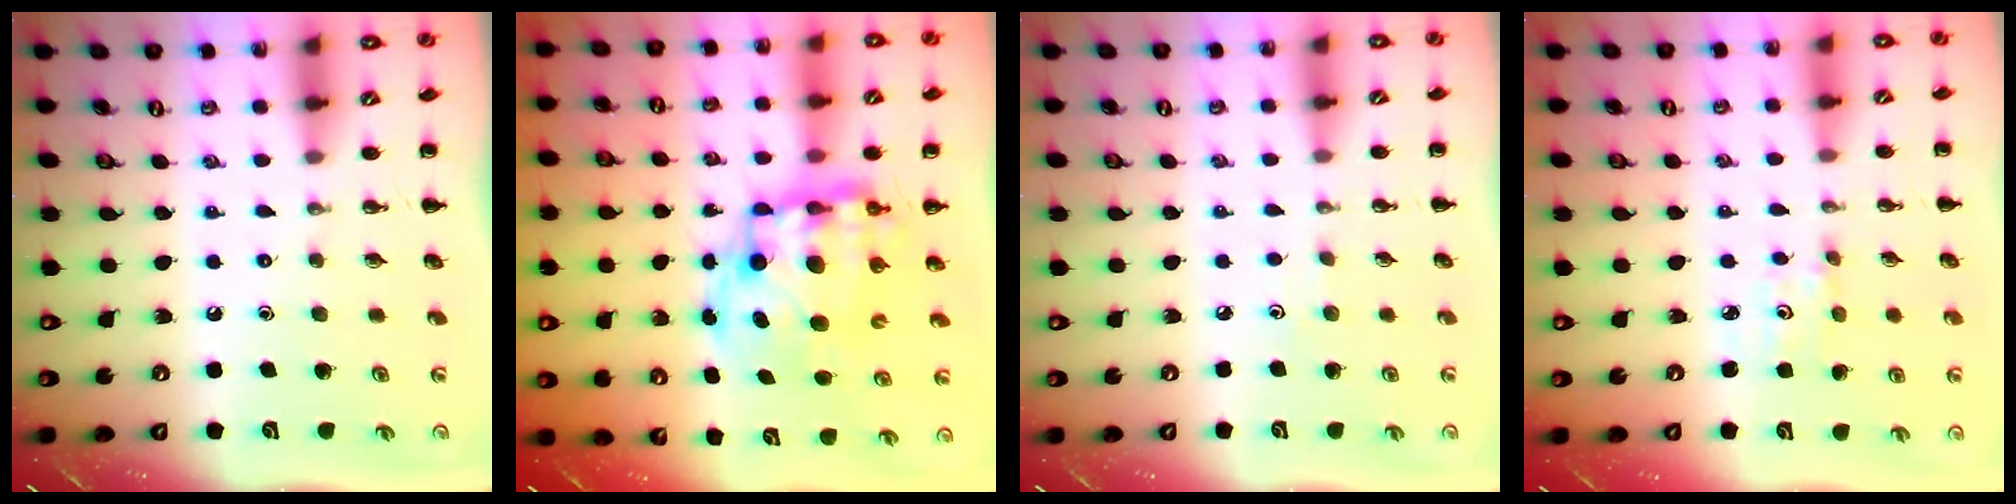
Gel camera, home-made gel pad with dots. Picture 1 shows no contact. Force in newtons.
{"total": 14.5, "press": 14.1, "slide": 3.3}
{"total": 2.6, "press": 2.5, "slide": 0.8}
{"total": 2.8, "press": 2.7, "slide": 0.8}